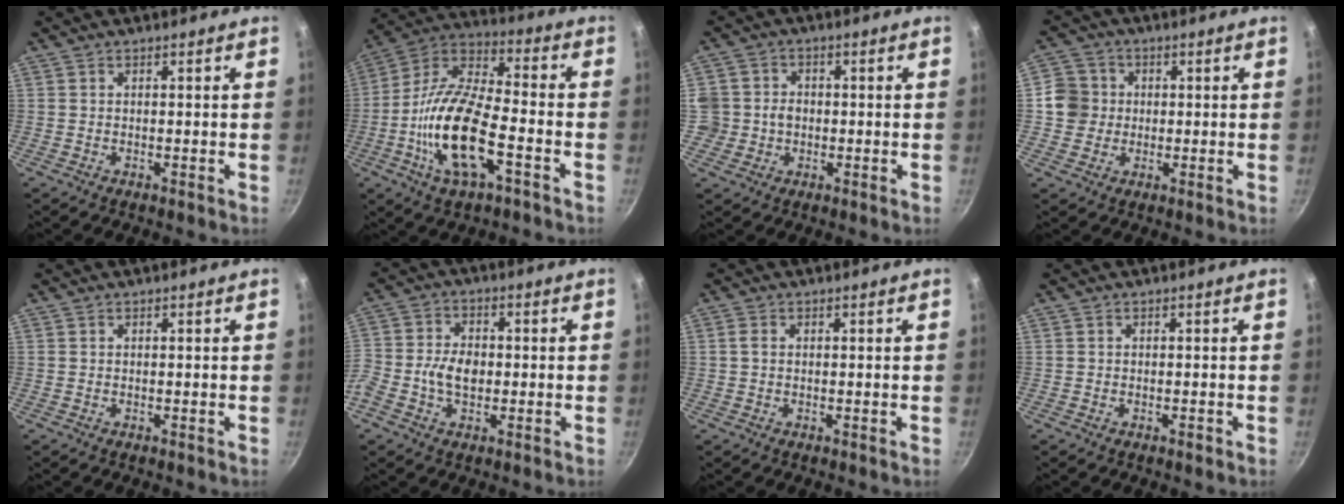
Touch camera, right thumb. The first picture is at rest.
{"total": 18.5, "force": [-6.0, 7.4, 15.8], "torque": [-0.304, 0.033, -0.132]}
{"total": 6.3, "force": [-0.6, 5.9, 2.1], "torque": [-0.015, 0.014, -0.016]}
{"total": 6.4, "force": [0.2, 6.2, 1.7], "torque": [0.007, 0.010, -0.009]}
{"total": 0.0}
{"total": 7.9, "force": [-1.5, 5.6, 5.3], "torque": [-0.096, 0.024, -0.042]}
{"total": 1.4, "force": [0.1, 1.0, 1.0], "torque": [-0.020, 0.003, 0.001]}
{"total": 0.7, "force": [-0.4, 0.4, 0.4], "torque": [-0.006, 0.003, -0.006]}